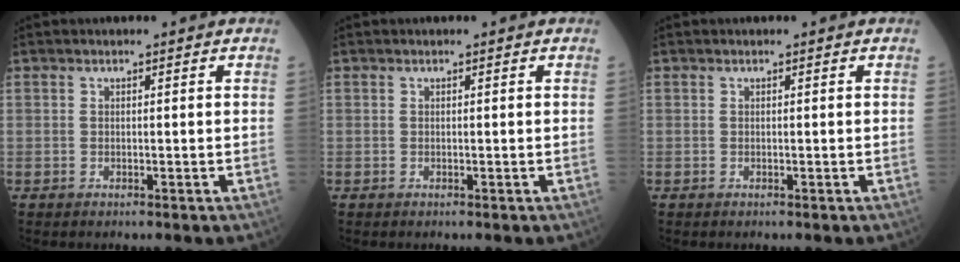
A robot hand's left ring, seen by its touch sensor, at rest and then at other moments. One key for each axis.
{"total": 0.0}
{"total": 0.0}